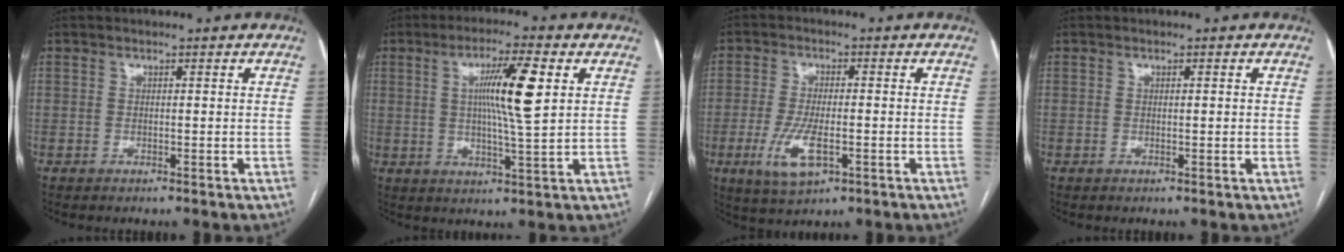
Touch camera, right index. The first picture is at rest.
{"total": 9.8, "force": [2.4, 0.1, 9.5], "torque": [-0.166, 0.002, 0.040]}
{"total": 7.4, "force": [-2.6, 2.6, 6.5], "torque": [-0.137, -0.011, -0.040]}
{"total": 0.7, "force": [0.1, 0.1, 0.7], "torque": [-0.013, 0.001, 0.002]}